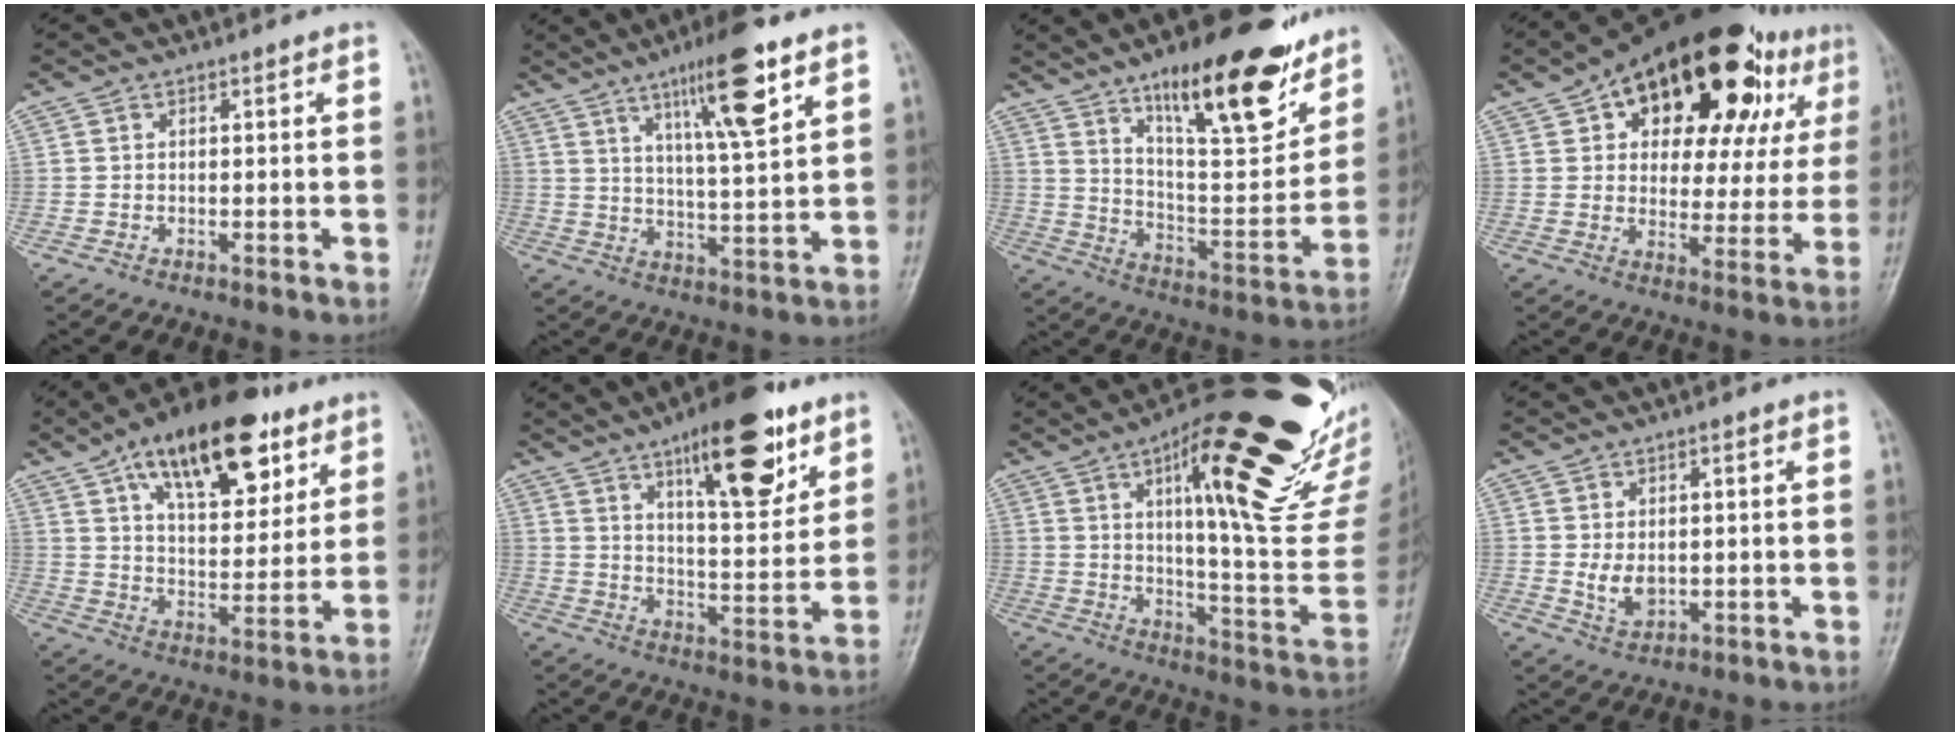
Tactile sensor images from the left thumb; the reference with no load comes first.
{"total": 13.1, "force": [7.3, 2.0, 10.7], "torque": [-0.170, -0.036, 0.121]}
{"total": 23.2, "force": [14.7, 7.1, 16.5], "torque": [-0.206, -0.071, 0.236]}
{"total": 27.7, "force": [13.8, 13.7, 19.7], "torque": [-0.232, 0.006, 0.201]}
{"total": 21.9, "force": [12.0, 10.2, 15.3], "torque": [-0.204, -0.032, 0.195]}
{"total": 18.2, "force": [10.5, 6.0, 13.6], "torque": [-0.166, -0.054, 0.164]}
{"total": 31.2, "force": [16.4, 8.1, 25.2], "torque": [-0.298, -0.043, 0.239]}
{"total": 4.5, "force": [0.5, 2.8, 3.5], "torque": [-0.051, -0.014, 0.016]}